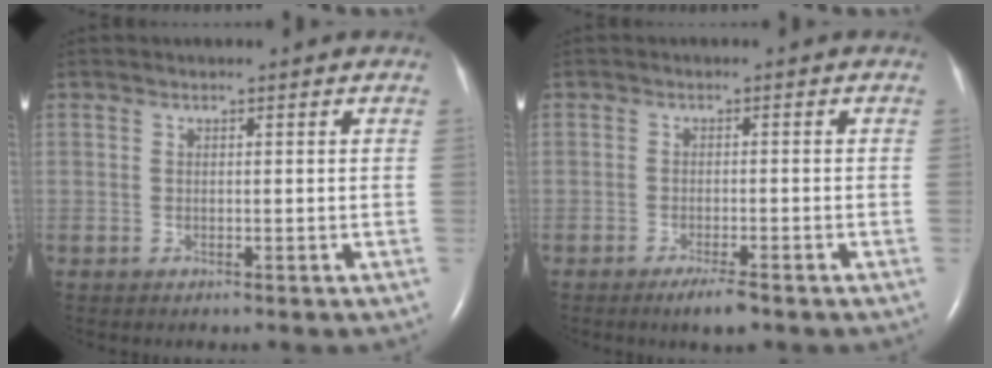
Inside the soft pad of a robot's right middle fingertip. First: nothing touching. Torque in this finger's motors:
{"motor_torque": [0.35, -0.28, -0.01, 0.00]}